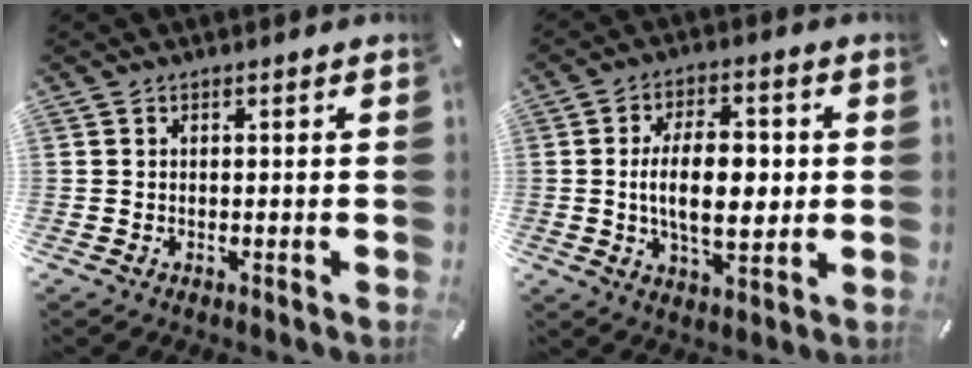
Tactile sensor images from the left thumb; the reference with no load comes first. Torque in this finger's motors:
{"motor_torque": [0.21, 1.40, 1.81, -0.15, 0.49]}